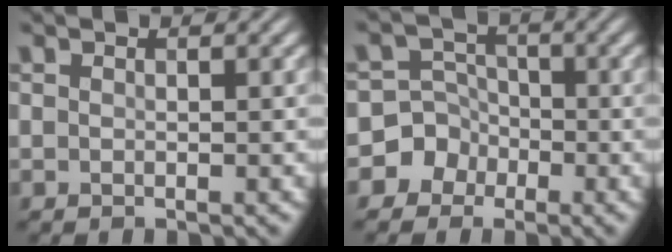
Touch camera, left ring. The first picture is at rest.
{"total": 4.6, "force": [-2.1, 4.1, 0.1], "torque": [0.031, 0.006, -0.062]}